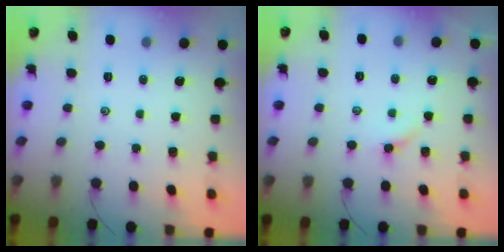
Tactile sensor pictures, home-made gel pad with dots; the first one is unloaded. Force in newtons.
{"total": 5.9, "press": 5.8, "slide": 0.7}